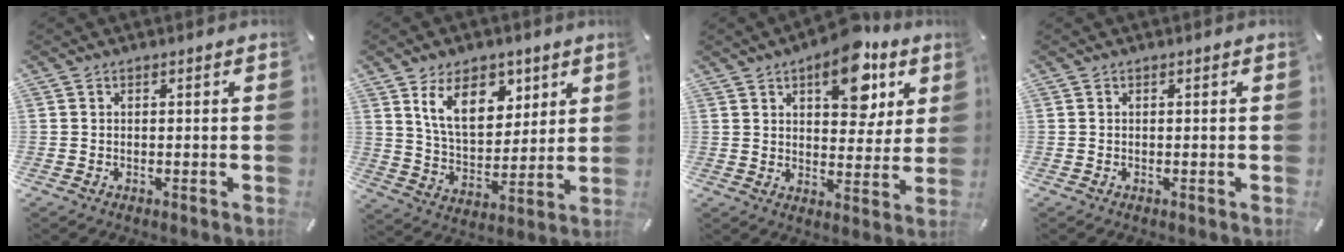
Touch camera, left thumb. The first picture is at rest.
{"total": 13.2, "force": [7.3, 8.1, 7.5], "torque": [-0.127, -0.021, 0.132]}
{"total": 14.2, "force": [7.5, 7.4, 9.5], "torque": [-0.112, -0.032, 0.122]}
{"total": 0.0}